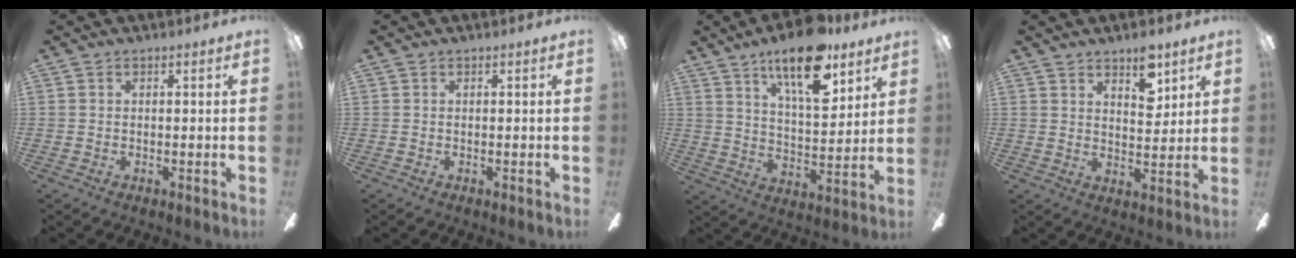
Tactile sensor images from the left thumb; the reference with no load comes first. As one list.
[{"total": 0.0}, {"total": 16.8, "force": [11.3, 6.1, 10.9], "torque": [-0.181, -0.052, 0.187]}, {"total": 7.3, "force": [5.2, 3.1, 4.1], "torque": [-0.045, -0.027, 0.086]}]